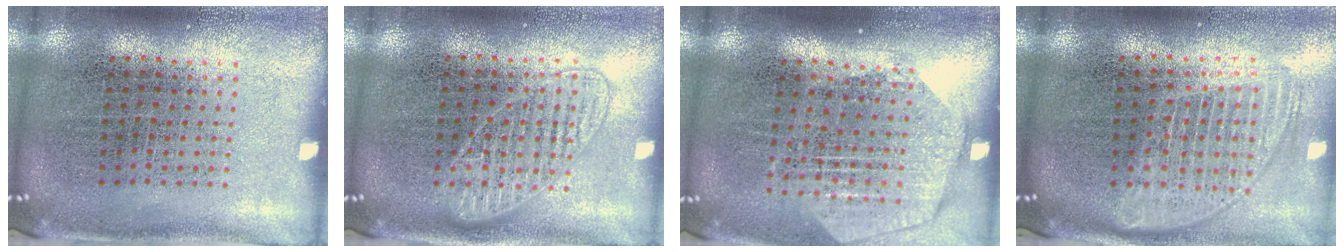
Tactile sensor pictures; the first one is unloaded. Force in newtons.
{"total": 2.4, "press": 2.3, "slide": 0.4}
{"total": 1.9, "press": 1.7, "slide": 0.9}
{"total": 1.8, "press": 1.5, "slide": 1.0}